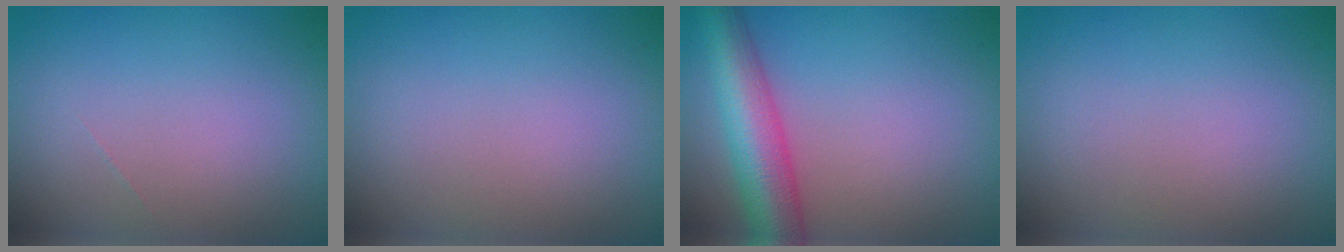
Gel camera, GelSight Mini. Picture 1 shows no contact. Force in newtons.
{"total": 0.0}
{"total": 7.7, "press": 7.7, "slide": 0.3}
{"total": 0.0}